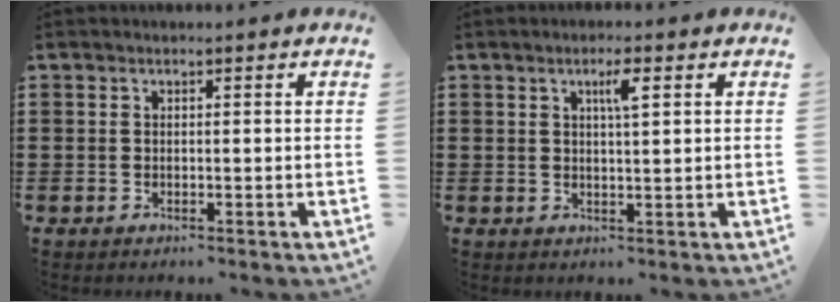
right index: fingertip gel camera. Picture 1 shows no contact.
{"total": 2.9, "force": [1.1, 0.3, 2.7], "torque": [-0.046, 0.001, 0.015]}